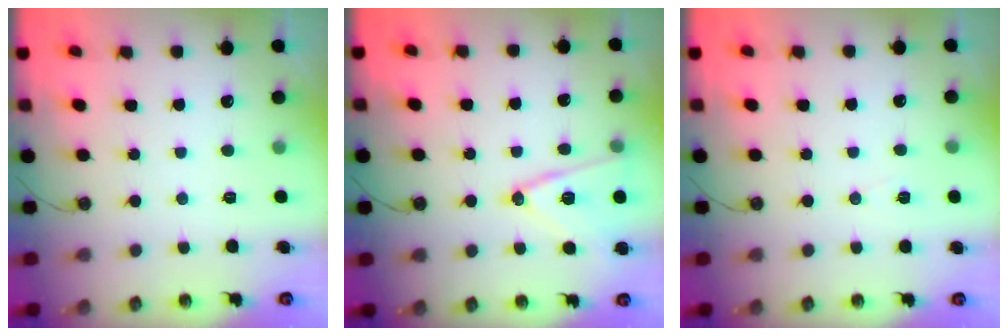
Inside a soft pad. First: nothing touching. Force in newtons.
{"total": 13.8, "press": 13.3, "slide": 3.4}
{"total": 5.5, "press": 3.2, "slide": 4.5}